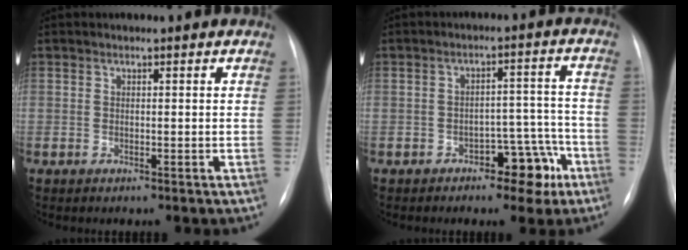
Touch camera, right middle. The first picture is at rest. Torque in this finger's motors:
{"motor_torque": [0.00, 0.01, -0.05, 0.00]}